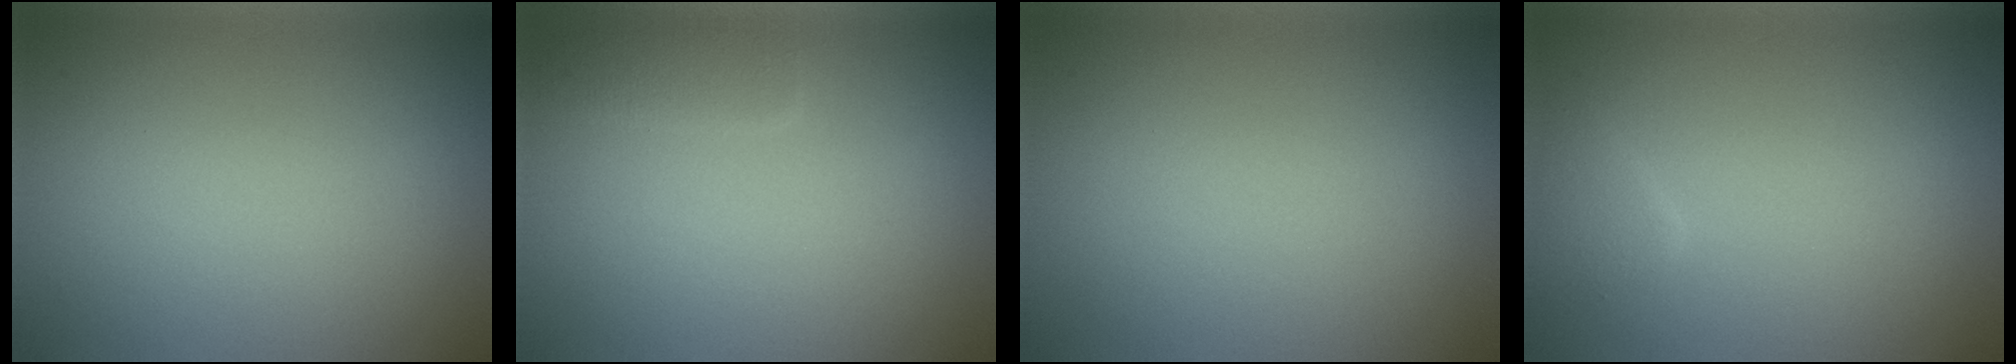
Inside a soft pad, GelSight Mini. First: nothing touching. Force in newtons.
{"total": 1.6, "press": 1.6, "slide": 0.0}
{"total": 0.0}
{"total": 1.3, "press": 1.3, "slide": 0.1}